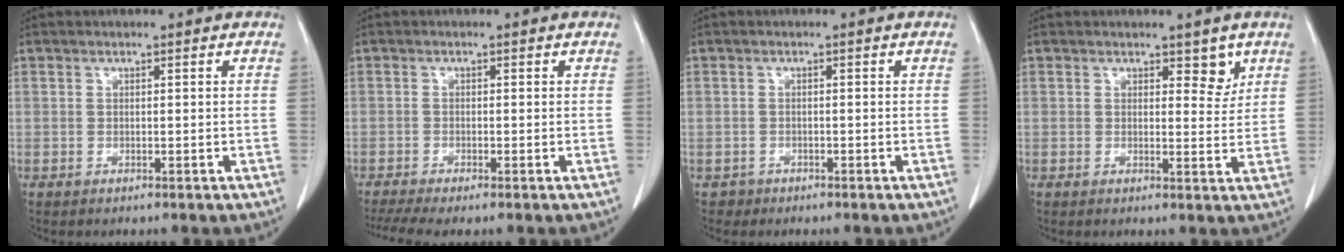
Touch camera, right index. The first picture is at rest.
{"total": 4.3, "force": [-3.3, 0.3, 2.8], "torque": [-0.052, -0.006, -0.057]}
{"total": 1.3, "force": [-0.8, 1.0, -0.3], "torque": [0.000, 0.006, -0.016]}
{"total": 3.0, "force": [1.9, 1.5, 1.7], "torque": [-0.013, -0.009, 0.026]}